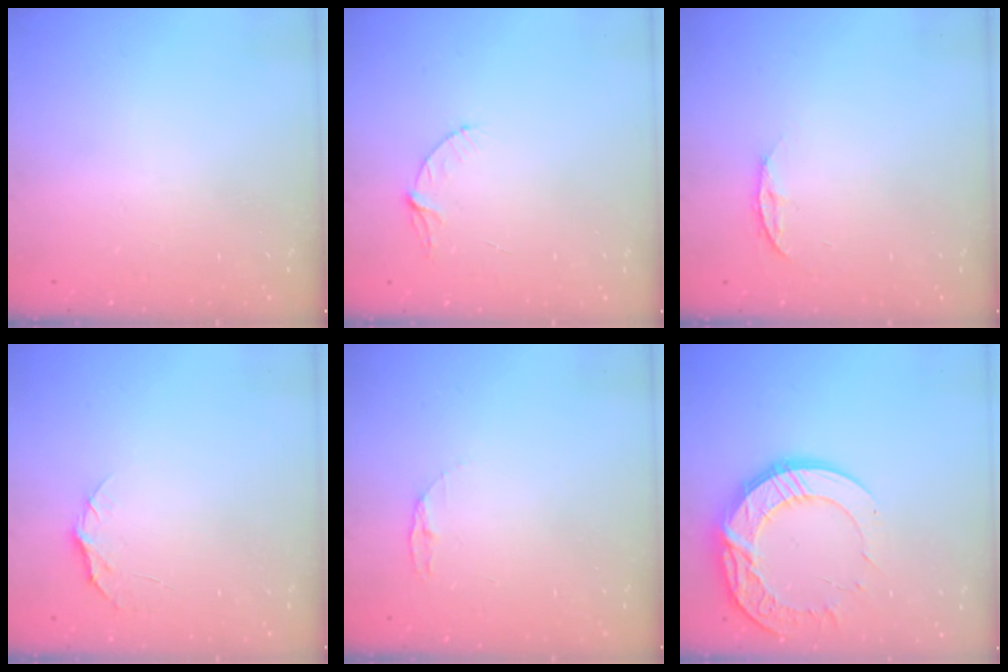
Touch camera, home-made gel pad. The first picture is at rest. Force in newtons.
{"total": 4.0, "press": 4.0, "slide": 0.4}
{"total": 4.4, "press": 4.4, "slide": 0.5}
{"total": 5.0, "press": 5.0, "slide": 0.6}
{"total": 3.8, "press": 3.7, "slide": 0.4}
{"total": 15.6, "press": 15.5, "slide": 1.2}